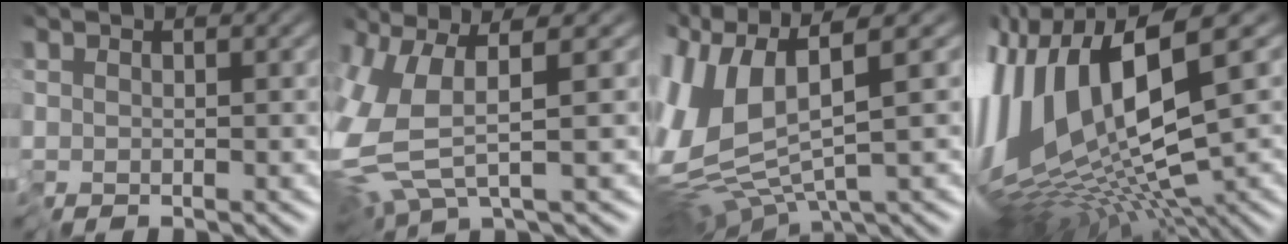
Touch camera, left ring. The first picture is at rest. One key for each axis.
{"total": 6.8, "fx": -0.4, "fy": 2.4, "fz": 6.4, "tx": -0.169, "ty": -0.018, "tz": 0.004}
{"total": 10.7, "fx": 1.2, "fy": 4.8, "fz": 9.5, "tx": -0.231, "ty": -0.001, "tz": 0.036}
{"total": 14.1, "fx": 1.3, "fy": 4.8, "fz": 13.1, "tx": -0.262, "ty": -0.001, "tz": 0.036}